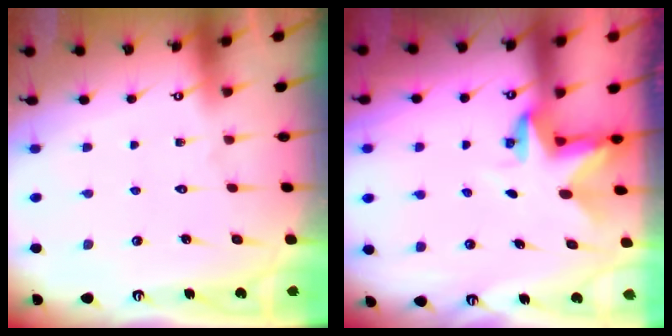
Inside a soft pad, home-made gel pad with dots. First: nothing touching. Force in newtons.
{"total": 2.8, "press": 2.8, "slide": 0.2}